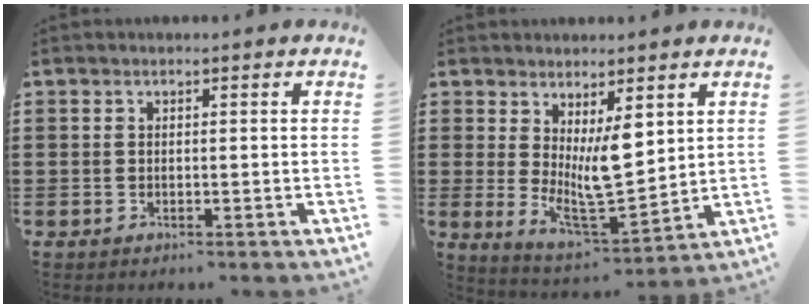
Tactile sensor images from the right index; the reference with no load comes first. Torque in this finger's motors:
{"motor_torque": [1.75, 0.39, 0.36, 0.21]}